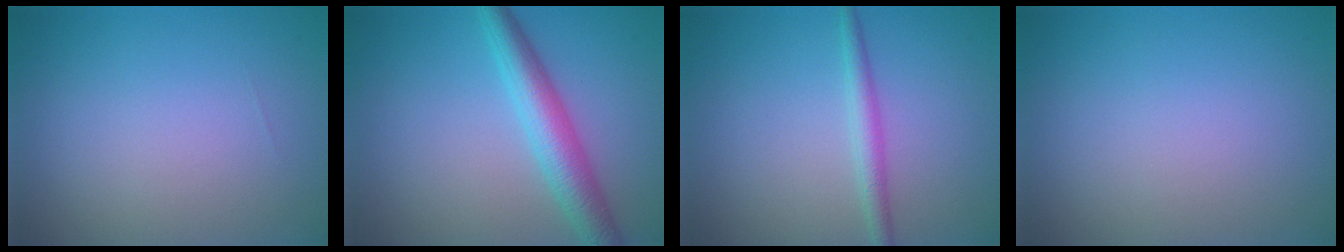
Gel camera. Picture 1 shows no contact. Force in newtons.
{"total": 4.5, "press": 4.5, "slide": 0.1}
{"total": 2.0, "press": 2.0, "slide": 0.0}
{"total": 0.0}